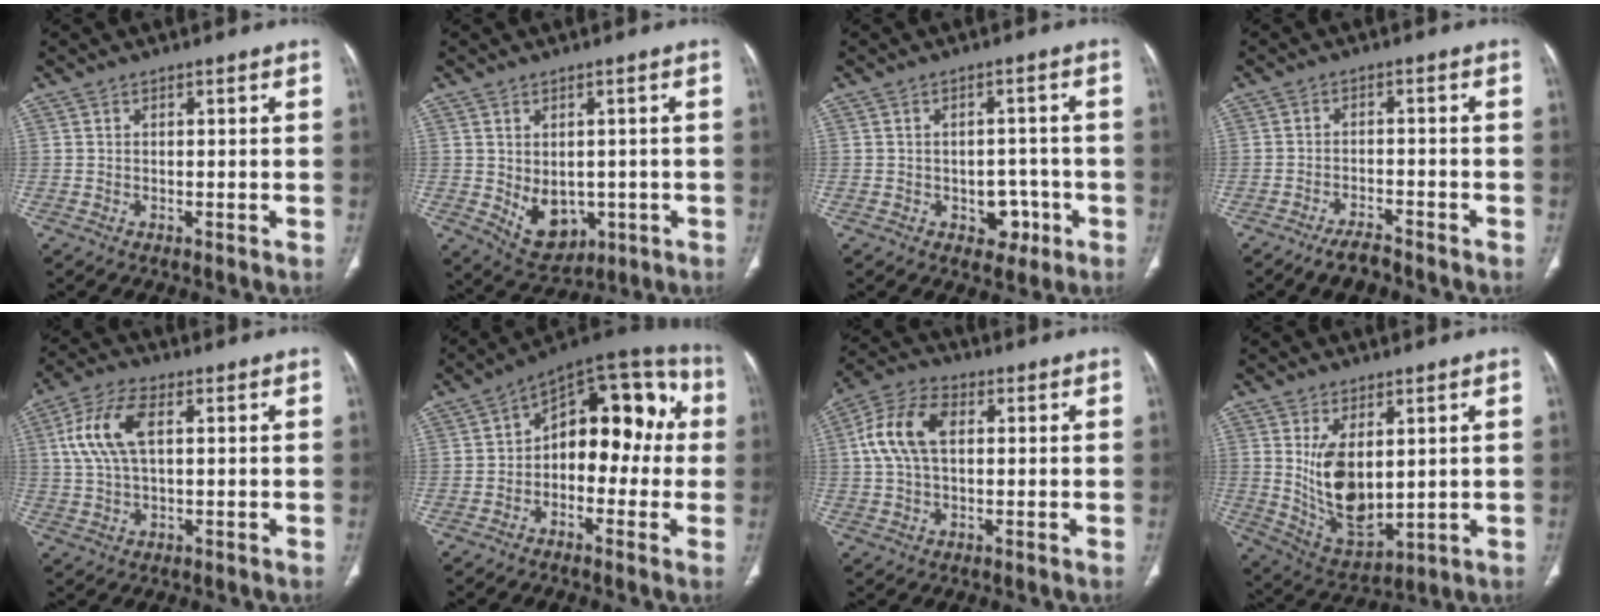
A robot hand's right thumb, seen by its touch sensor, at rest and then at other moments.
{"total": 8.3, "force": [-1.4, 6.0, 5.5], "torque": [-0.060, -0.005, 0.004]}
{"total": 5.3, "force": [-2.0, 4.0, 2.8], "torque": [-0.006, 0.020, -0.019]}
{"total": 4.2, "force": [-3.6, 1.2, 1.9], "torque": [-0.039, 0.015, -0.063]}
{"total": 10.3, "force": [2.6, 5.1, 8.5], "torque": [-0.186, 0.016, 0.049]}
{"total": 16.4, "force": [0.6, 10.0, 13.0], "torque": [-0.117, 0.054, -0.008]}
{"total": 10.8, "force": [2.1, 6.6, 8.4], "torque": [-0.173, 0.024, 0.036]}
{"total": 12.1, "force": [2.2, 6.4, 10.0], "torque": [-0.166, -0.025, 0.065]}